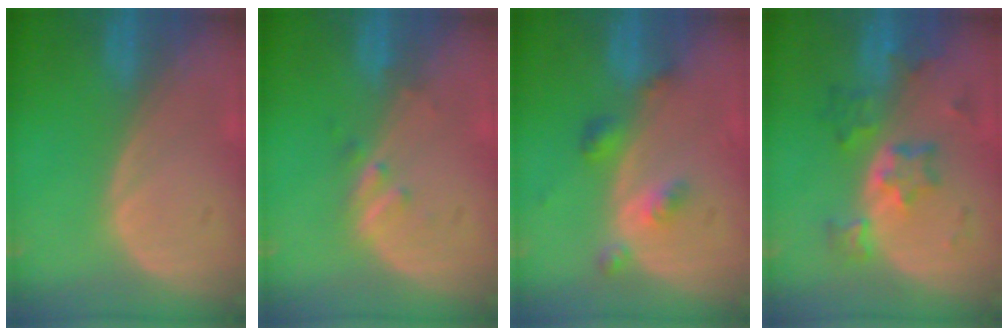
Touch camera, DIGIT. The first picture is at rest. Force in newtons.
{"total": 1.9, "press": 1.9, "slide": 0.3}
{"total": 4.2, "press": 3.8, "slide": 1.8}
{"total": 7.0, "press": 6.5, "slide": 2.6}